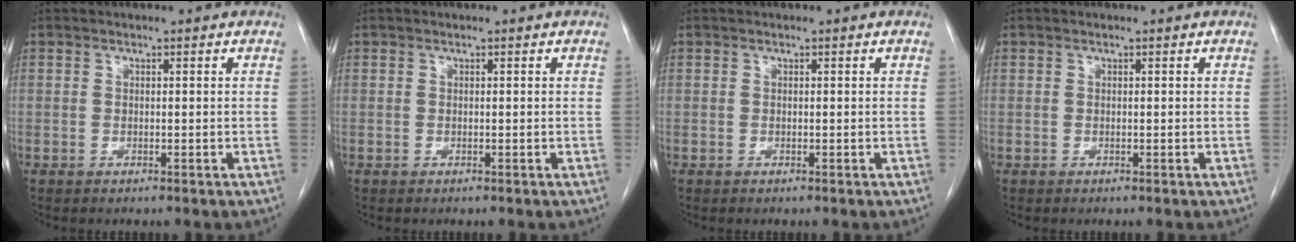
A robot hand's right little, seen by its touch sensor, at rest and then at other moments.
{"total": 0.0}
{"total": 0.0}
{"total": 0.0}